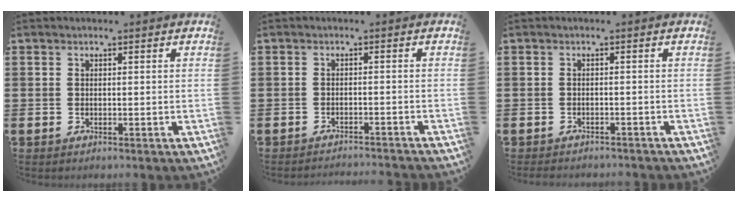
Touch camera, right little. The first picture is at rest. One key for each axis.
{"total": 1.3, "fx": -1.2, "fy": -0.2, "fz": -0.1, "tx": 0.000, "ty": 0.006, "tz": -0.026}
{"total": 1.0, "fx": -1.0, "fy": 0.0, "fz": 0.0, "tx": -0.002, "ty": 0.001, "tz": -0.021}